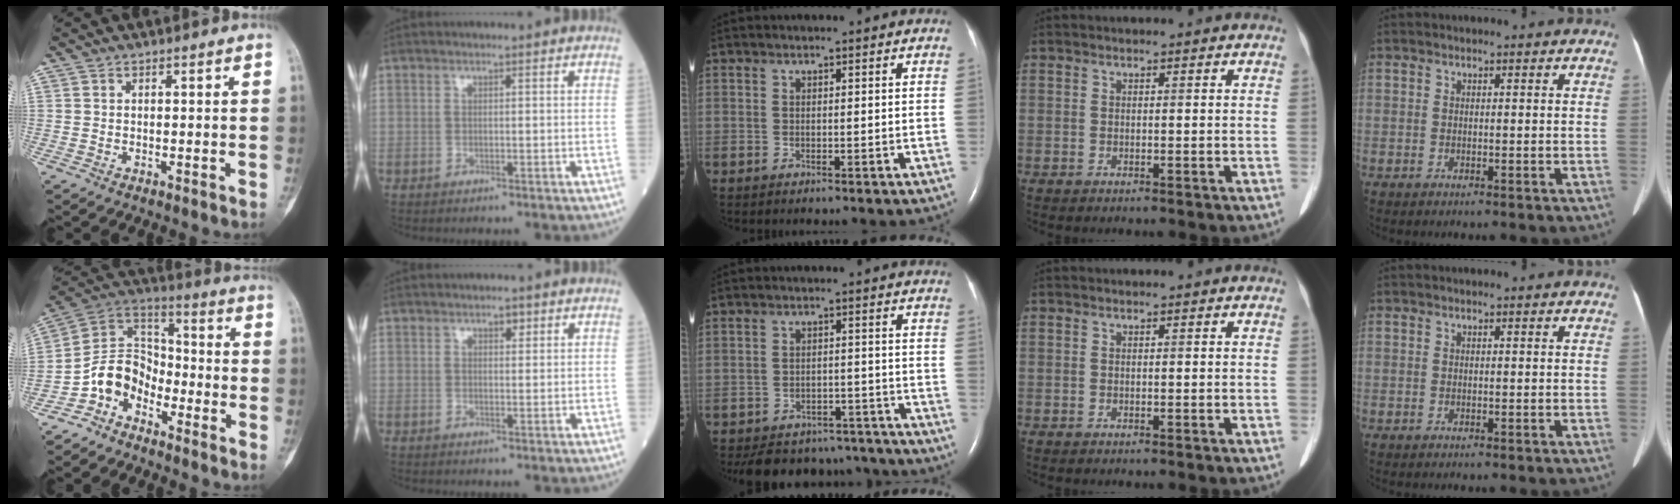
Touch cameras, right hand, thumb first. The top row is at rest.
{"thumb": {"total": 10.2, "force": [-6.2, 7.2, 3.7], "torque": [-0.047, 0.081, -0.138]}, "index": {"total": 1.4, "force": [0.8, 0.5, 1.0], "torque": [-0.014, 0.001, 0.011]}, "middle": {"total": 14.9, "force": [-13.2, 6.1, 3.3], "torque": [-0.064, 0.015, -0.161]}}